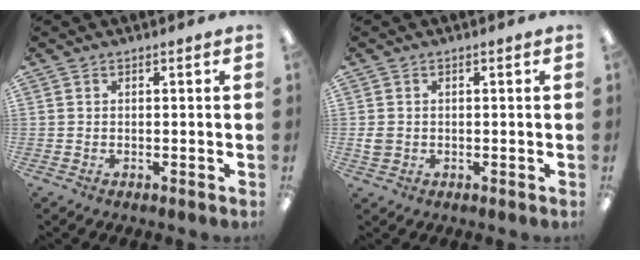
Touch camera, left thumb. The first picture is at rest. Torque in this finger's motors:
{"motor_torque": [-0.13, 0.17, 0.32, -0.16, 0.00]}